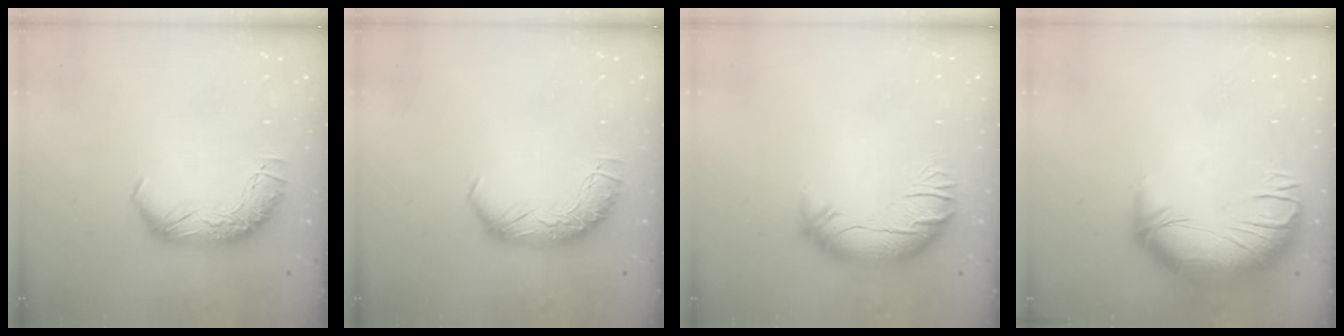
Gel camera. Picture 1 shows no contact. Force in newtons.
{"total": 0.0}
{"total": 2.6, "press": 0.9, "slide": 2.5}
{"total": 3.6, "press": 2.0, "slide": 3.1}